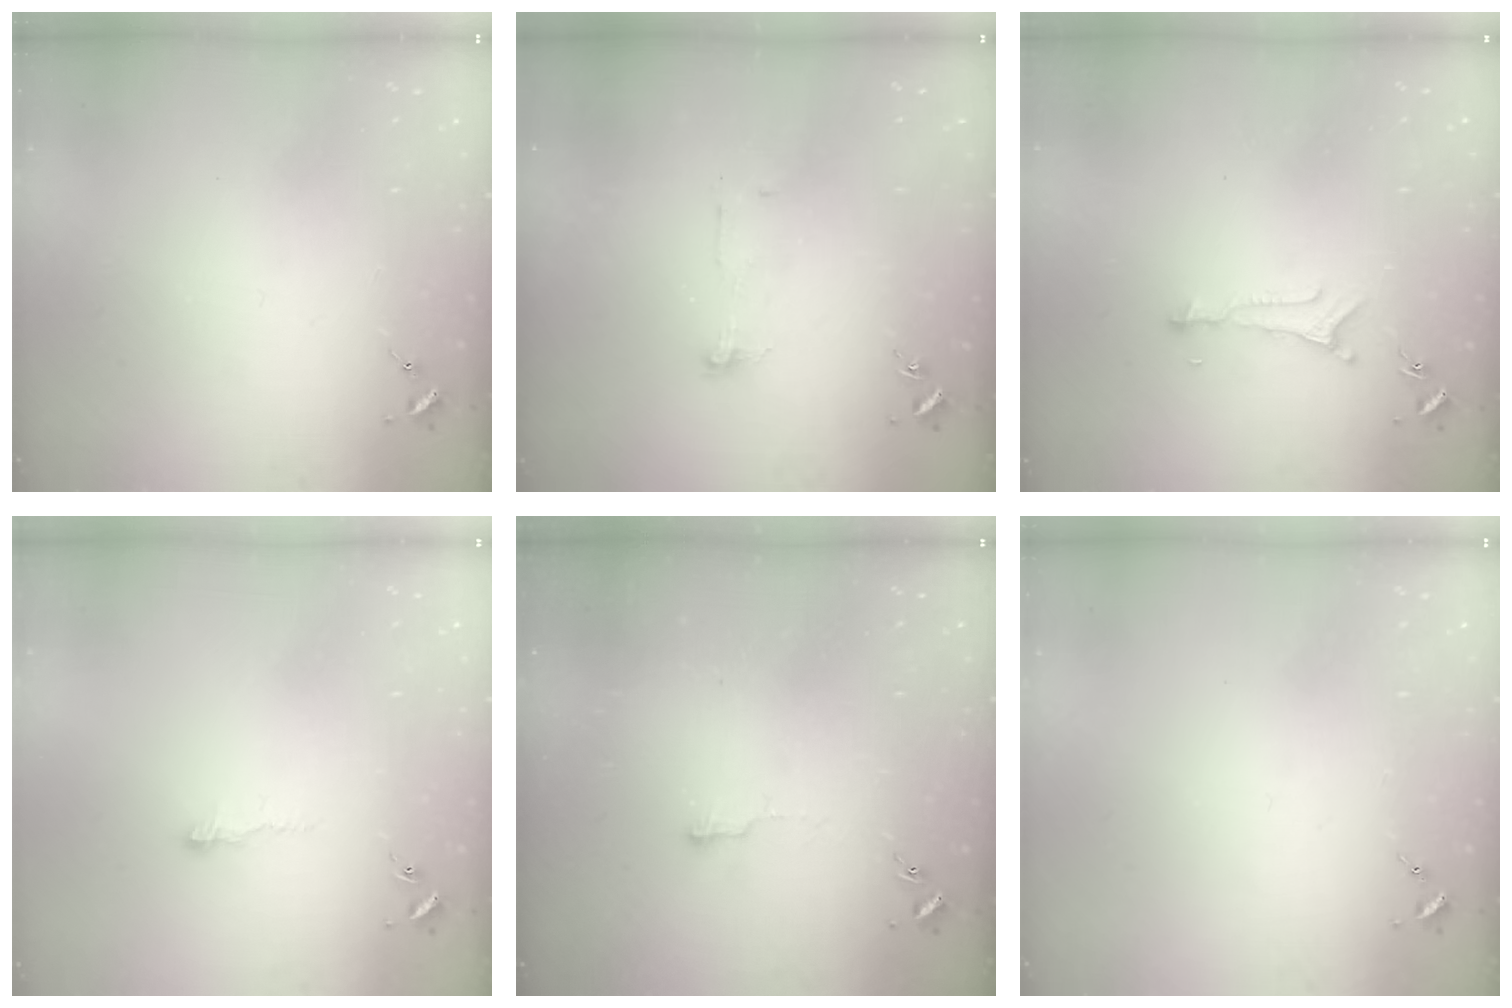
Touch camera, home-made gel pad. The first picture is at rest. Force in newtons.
{"total": 4.5, "press": 4.5, "slide": 0.4}
{"total": 5.6, "press": 5.6, "slide": 0.4}
{"total": 3.4, "press": 3.4, "slide": 0.2}
{"total": 3.6, "press": 3.6, "slide": 0.3}
{"total": 0.0}